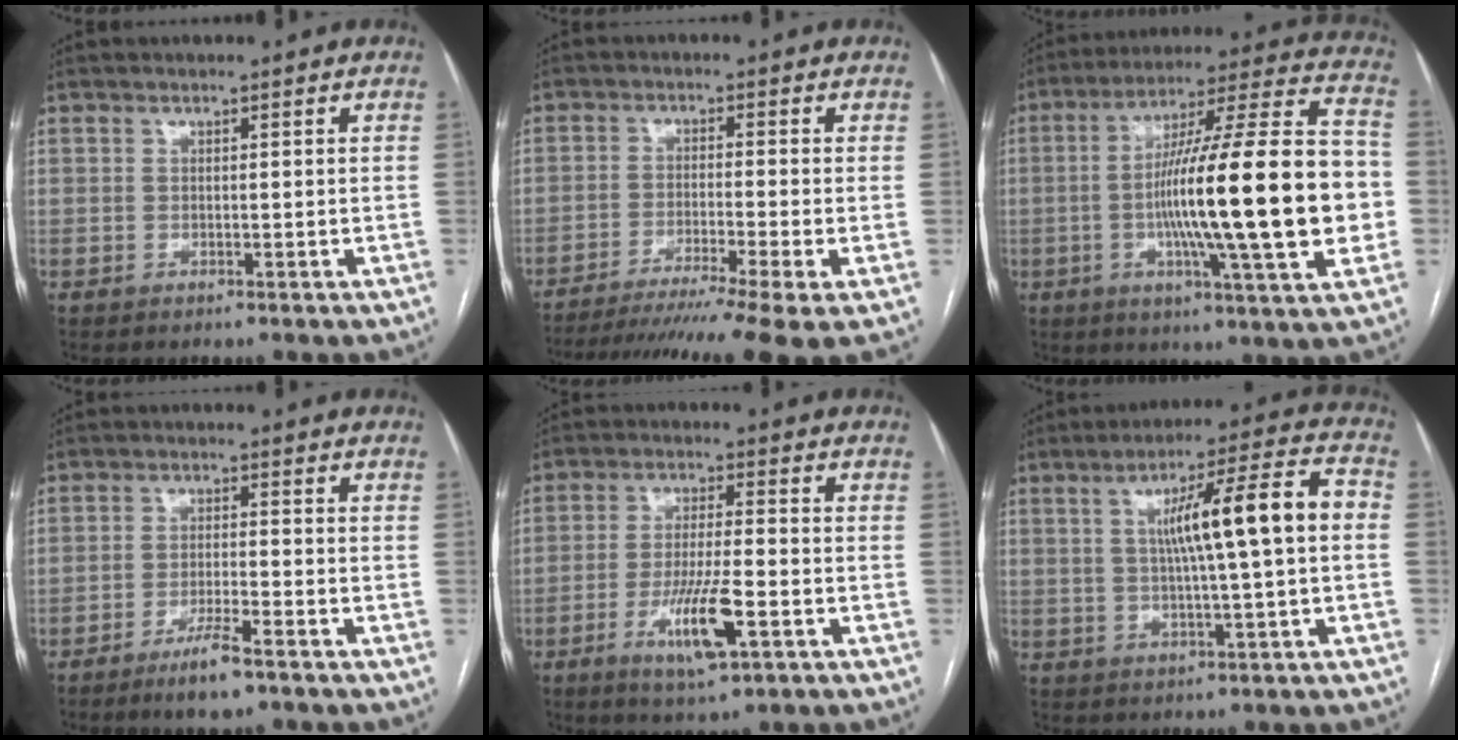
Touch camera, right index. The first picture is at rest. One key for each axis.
{"total": 15.0, "fx": -11.8, "fy": -1.4, "fz": 9.2, "tx": -0.129, "ty": -0.032, "tz": -0.183}
{"total": 26.2, "fx": -3.2, "fy": 1.5, "fz": 26.0, "tx": -0.375, "ty": 0.008, "tz": -0.059}
{"total": 5.8, "fx": -4.0, "fy": 0.4, "fz": 4.1, "tx": -0.079, "ty": -0.009, "tz": -0.071}
{"total": 9.4, "fx": -3.8, "fy": 1.2, "fz": 8.5, "tx": -0.160, "ty": -0.013, "tz": -0.062}
{"total": 12.6, "fx": 1.0, "fy": 0.5, "fz": 12.5, "tx": -0.194, "ty": 0.023, "tz": 0.015}